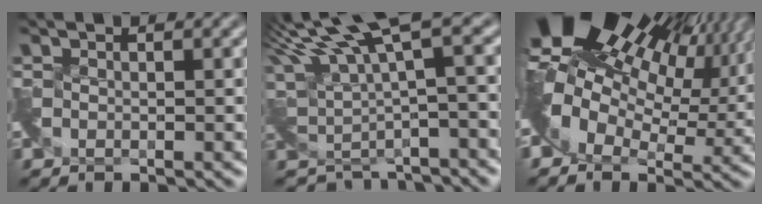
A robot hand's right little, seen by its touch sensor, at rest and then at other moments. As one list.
[{"total": 5.8, "force": [3.6, 2.0, 4.1], "torque": [-0.073, -0.005, 0.086]}, {"total": 13.8, "force": [6.2, 8.1, 9.3], "torque": [-0.156, 0.026, 0.114]}]